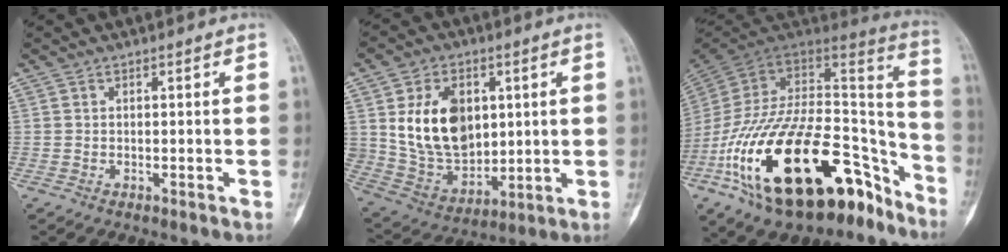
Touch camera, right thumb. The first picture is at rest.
{"total": 17.1, "force": [4.0, 11.9, 11.6], "torque": [-0.165, -0.019, 0.092]}
{"total": 36.0, "force": [-19.2, 17.1, 25.2], "torque": [-0.392, 0.074, -0.307]}